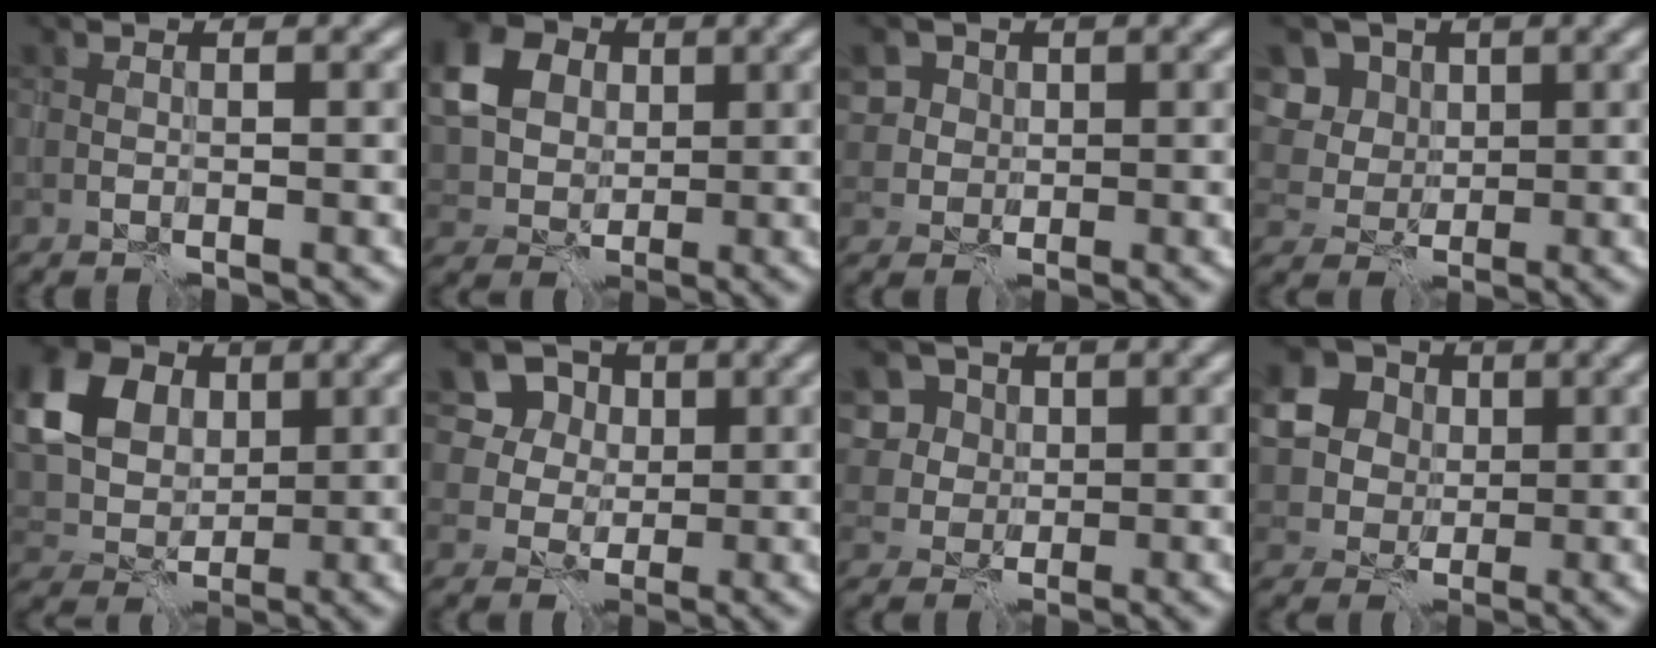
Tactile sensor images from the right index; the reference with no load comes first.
{"total": 7.4, "force": [2.0, 5.9, 4.0], "torque": [-0.103, 0.017, 0.028]}
{"total": 4.5, "force": [1.8, 3.9, 1.3], "torque": [-0.032, 0.006, 0.034]}
{"total": 8.0, "force": [3.5, 6.4, 3.2], "torque": [-0.066, 0.018, 0.049]}
{"total": 10.6, "force": [3.5, 8.3, 5.7], "torque": [-0.129, 0.032, 0.048]}
{"total": 7.7, "force": [3.4, 6.2, 2.9], "torque": [-0.056, 0.000, 0.047]}
{"total": 8.2, "force": [3.1, 6.9, 3.1], "torque": [-0.067, 0.022, 0.037]}
{"total": 9.6, "force": [2.6, 8.2, 4.3], "torque": [-0.097, 0.020, 0.035]}